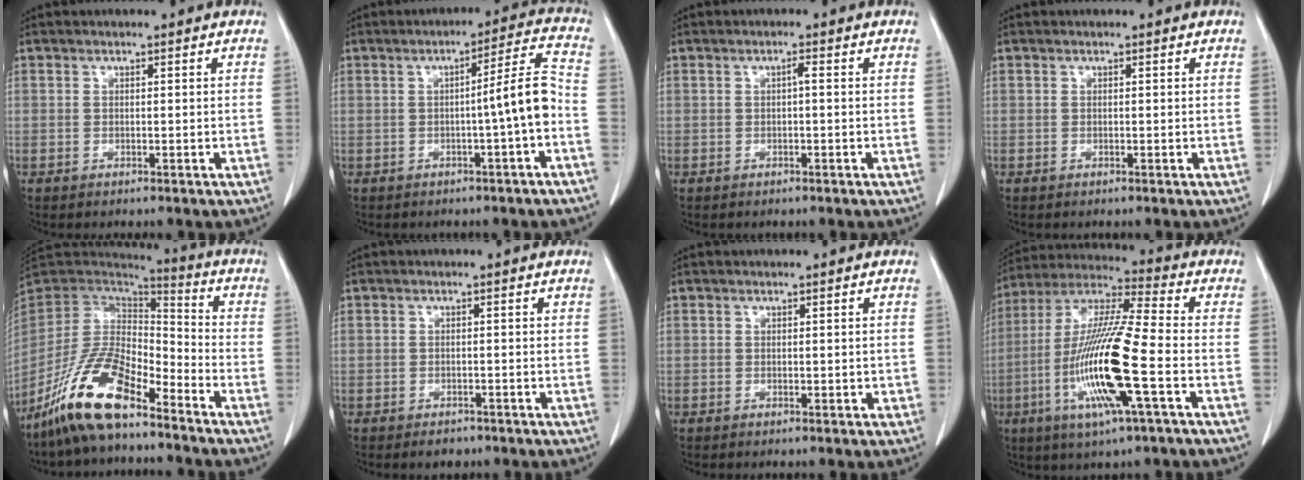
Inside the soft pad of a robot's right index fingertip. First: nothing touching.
{"total": 6.8, "force": [-1.7, -0.9, 6.5], "torque": [-0.090, 0.013, -0.025]}
{"total": 0.9, "force": [0.0, 0.1, 0.9], "torque": [-0.014, 0.001, 0.000]}
{"total": 0.0}
{"total": 14.8, "force": [-10.2, 4.2, 9.8], "torque": [-0.197, 0.004, -0.193]}
{"total": 1.8, "force": [-1.3, 1.1, 0.6], "torque": [-0.010, 0.000, -0.013]}
{"total": 0.8, "force": [-0.1, 0.6, 0.6], "torque": [-0.005, 0.000, 0.002]}
{"total": 17.5, "force": [-4.9, 0.9, 16.8], "torque": [-0.345, -0.016, -0.096]}